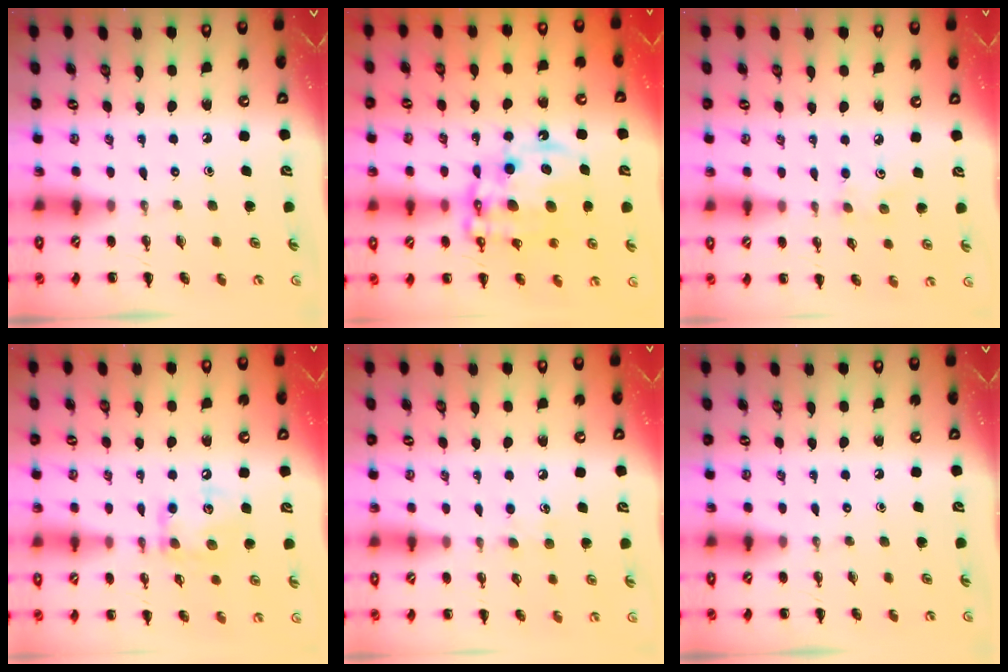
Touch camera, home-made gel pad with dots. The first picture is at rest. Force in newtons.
{"total": 15.8, "press": 15.4, "slide": 3.6}
{"total": 3.4, "press": 3.3, "slide": 0.9}
{"total": 11.7, "press": 11.6, "slide": 1.5}
{"total": 4.8, "press": 4.7, "slide": 1.2}
{"total": 0.0}